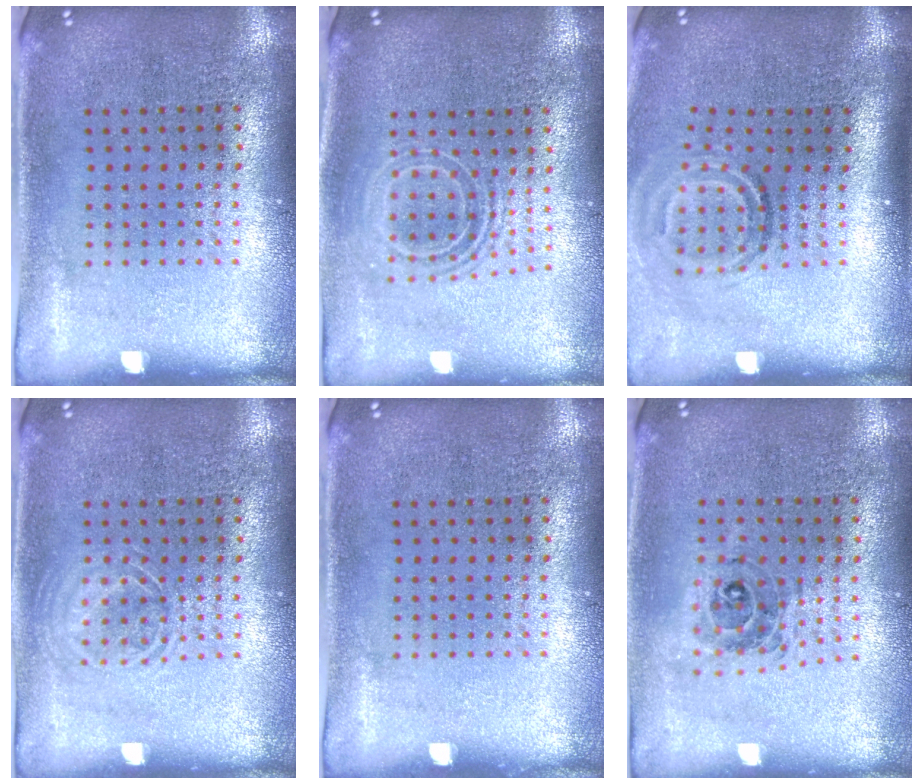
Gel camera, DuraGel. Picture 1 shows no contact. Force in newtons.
{"total": 1.8, "press": 1.4, "slide": 1.2}
{"total": 1.9, "press": 1.2, "slide": 1.4}
{"total": 1.7, "press": 1.7, "slide": 0.3}
{"total": 0.0}
{"total": 0.8, "press": 0.8, "slide": 0.1}